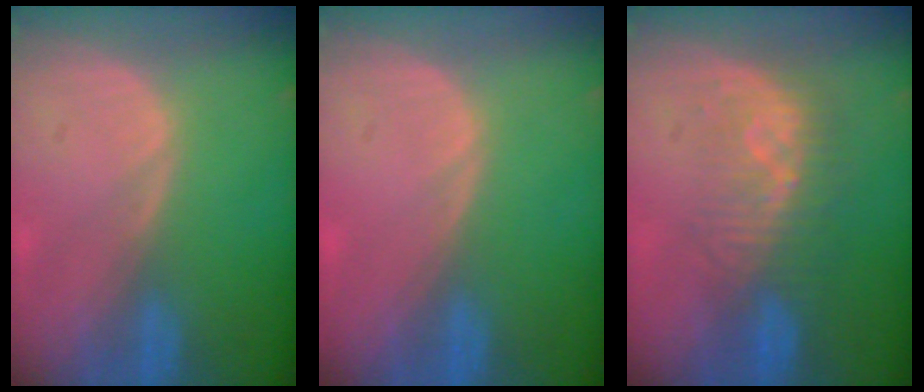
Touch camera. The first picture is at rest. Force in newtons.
{"total": 0.0}
{"total": 8.2, "press": 7.4, "slide": 3.6}